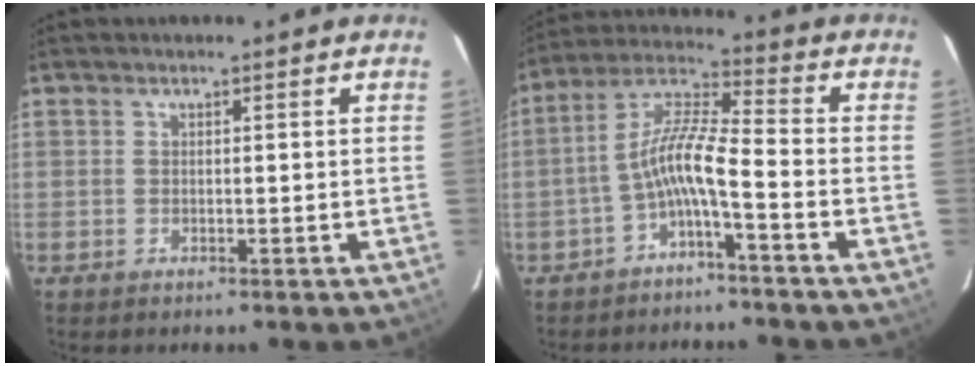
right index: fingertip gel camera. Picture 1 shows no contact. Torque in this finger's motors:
{"motor_torque": [1.33, -0.59, 0.75, 0.17]}